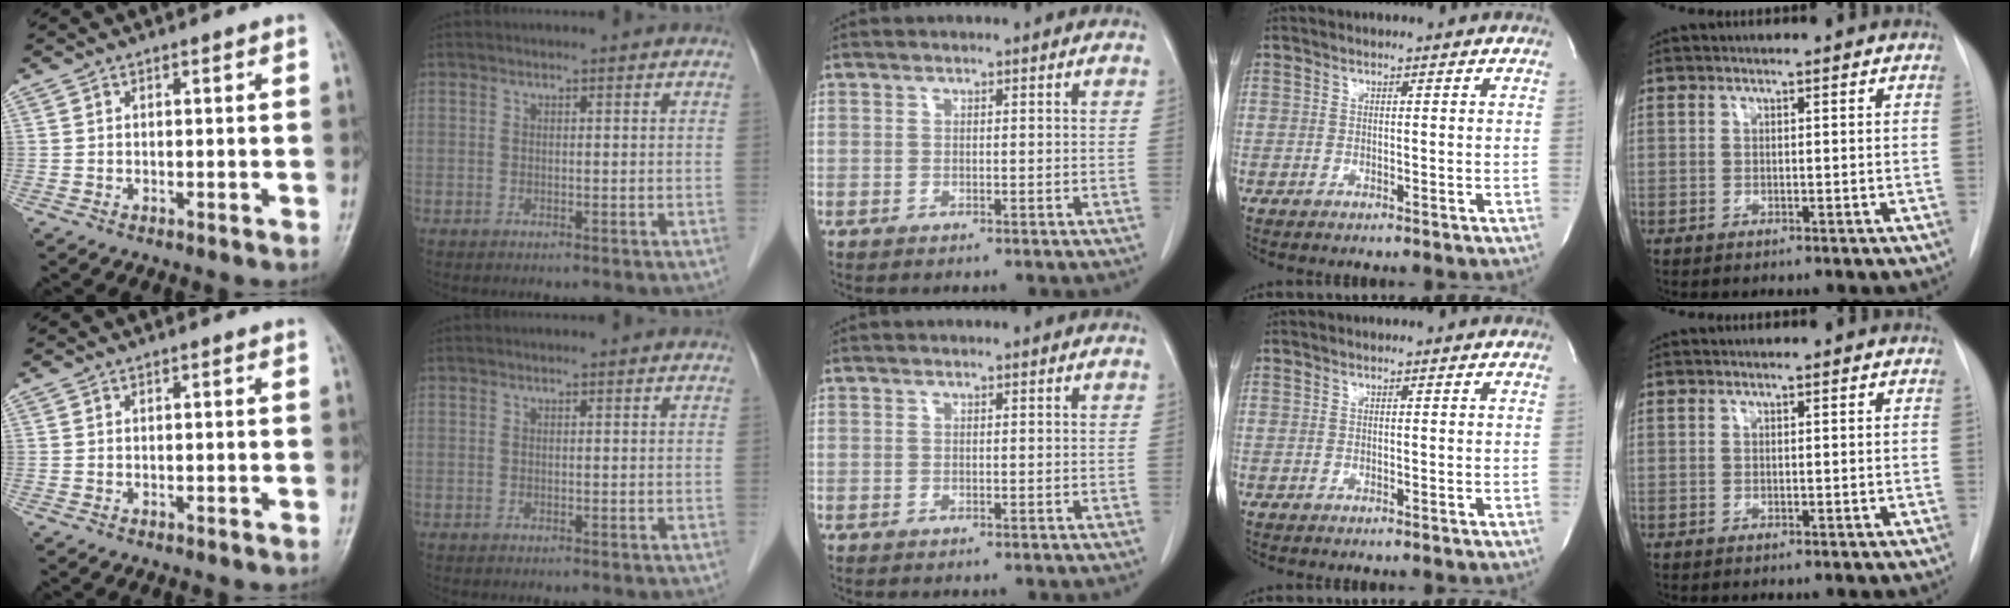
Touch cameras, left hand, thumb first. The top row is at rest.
{}